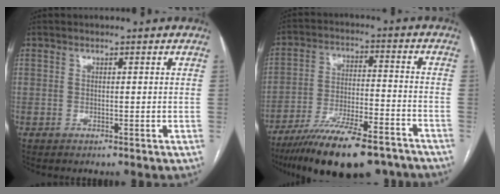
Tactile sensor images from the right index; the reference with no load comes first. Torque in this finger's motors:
{"motor_torque": [1.75, -0.39, 0.50, 0.21]}